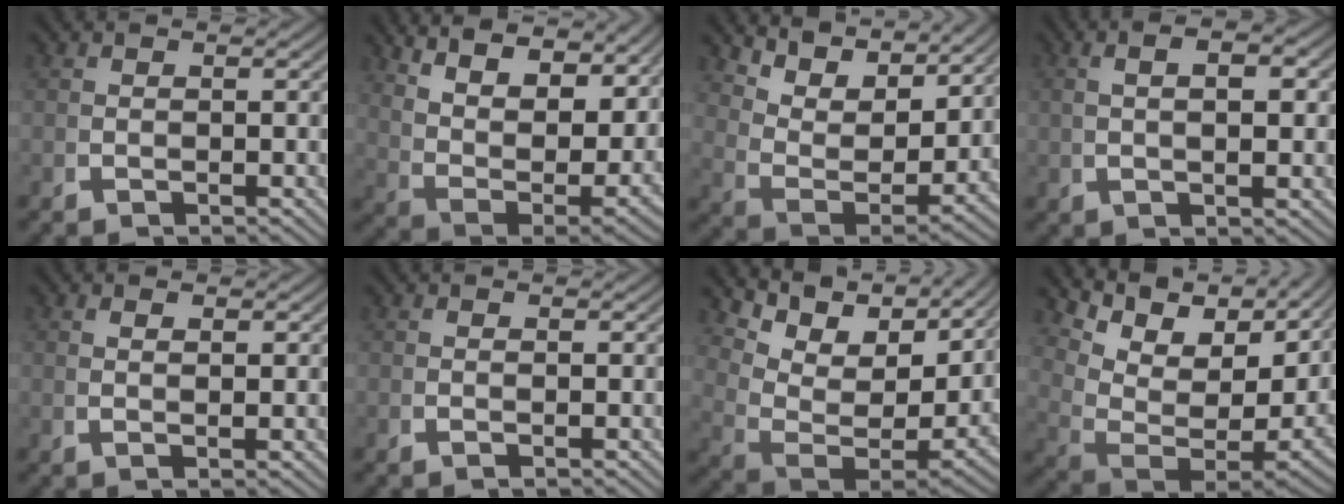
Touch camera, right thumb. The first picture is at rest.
{"total": 13.6, "force": [5.1, 8.1, 9.8], "torque": [-0.188, -0.024, 0.097]}
{"total": 8.8, "force": [4.5, 4.5, 6.0], "torque": [-0.137, -0.012, 0.082]}
{"total": 4.1, "force": [1.1, 0.9, 3.8], "torque": [-0.059, 0.012, 0.021]}
{"total": 1.3, "force": [0.7, -0.1, 1.0], "torque": [-0.014, 0.002, 0.017]}
{"total": 0.5, "force": [0.0, 0.0, 0.5], "torque": [-0.012, 0.001, 0.000]}
{"total": 11.2, "force": [3.4, 6.0, 8.8], "torque": [-0.169, -0.023, 0.067]}
{"total": 12.9, "force": [2.3, 7.4, 10.3], "torque": [-0.177, -0.022, 0.052]}